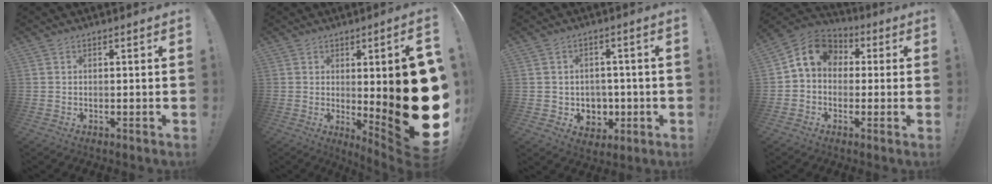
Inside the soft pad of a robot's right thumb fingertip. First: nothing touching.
{"total": 20.3, "force": [-0.4, 3.5, 20.0], "torque": [-0.259, -0.034, 0.004]}
{"total": 6.0, "force": [0.5, 5.8, 1.4], "torque": [-0.009, -0.010, 0.017]}
{"total": 9.4, "force": [1.4, 7.9, 5.0], "torque": [-0.075, 0.014, 0.035]}